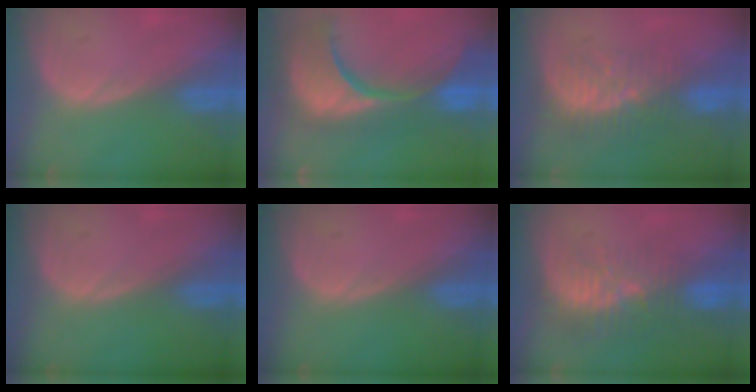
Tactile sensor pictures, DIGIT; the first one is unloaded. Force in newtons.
{"total": 15.4, "press": 12.2, "slide": 9.4}
{"total": 8.0, "press": 7.5, "slide": 2.5}
{"total": 0.0}
{"total": 0.0}
{"total": 9.3, "press": 8.6, "slide": 3.7}